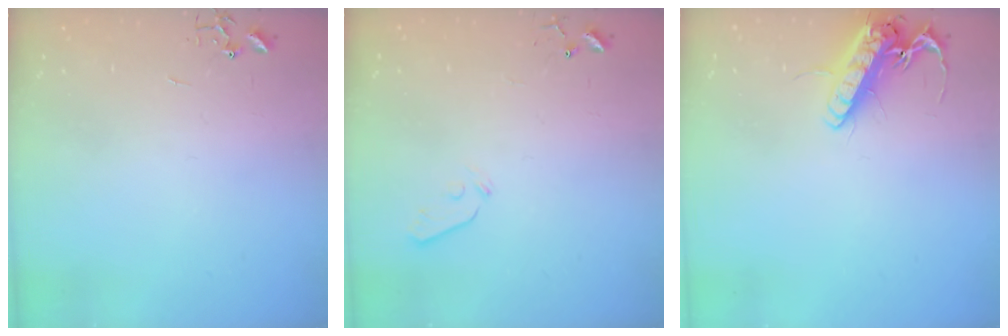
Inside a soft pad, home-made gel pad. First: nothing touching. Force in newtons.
{"total": 3.7, "press": 3.6, "slide": 0.6}
{"total": 13.8, "press": 13.6, "slide": 2.4}